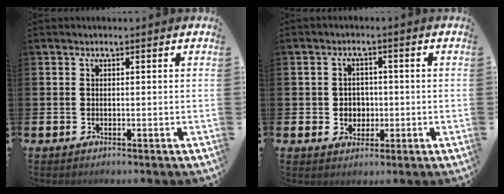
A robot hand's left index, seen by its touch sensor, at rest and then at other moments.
{"total": 2.9, "force": [0.2, 2.8, 0.8], "torque": [-0.005, 0.000, -0.007]}